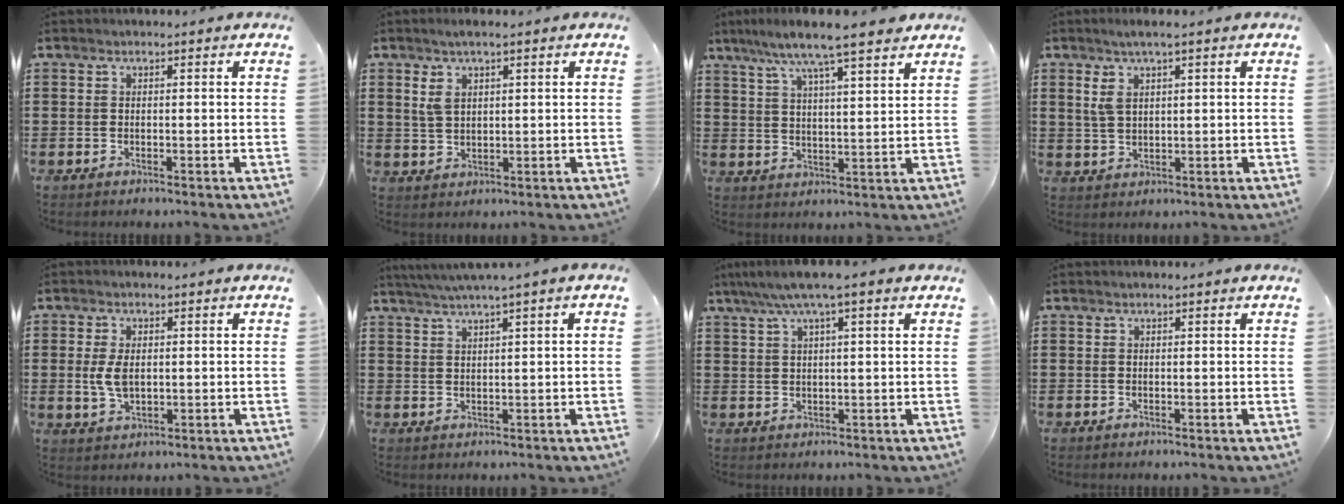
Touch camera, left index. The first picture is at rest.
{"total": 3.7, "force": [1.7, 1.5, 2.9], "torque": [-0.061, 0.007, 0.029]}
{"total": 7.9, "force": [6.4, 0.5, 4.7], "torque": [-0.111, -0.019, 0.110]}
{"total": 4.3, "force": [1.8, 1.4, 3.6], "torque": [-0.073, 0.005, 0.032]}
{"total": 4.2, "force": [0.2, 2.4, 3.5], "torque": [-0.086, 0.001, -0.001]}
{"total": 2.4, "force": [1.5, -0.5, 1.8], "torque": [-0.036, -0.003, 0.027]}
{"total": 4.3, "force": [2.5, 0.0, 3.5], "torque": [-0.073, 0.001, 0.041]}
{"total": 0.0}